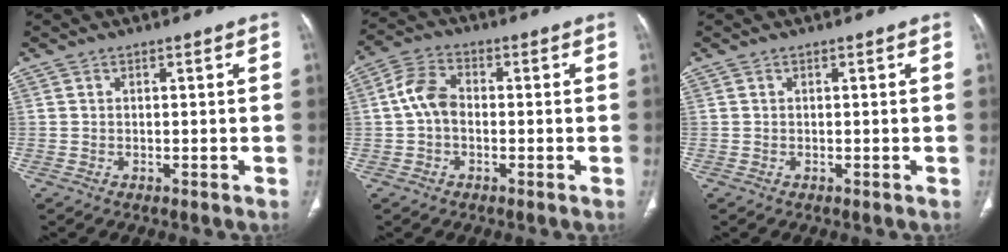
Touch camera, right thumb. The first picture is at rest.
{"total": 6.5, "force": [-0.3, 4.4, 4.7], "torque": [-0.090, 0.020, -0.014]}
{"total": 0.0}